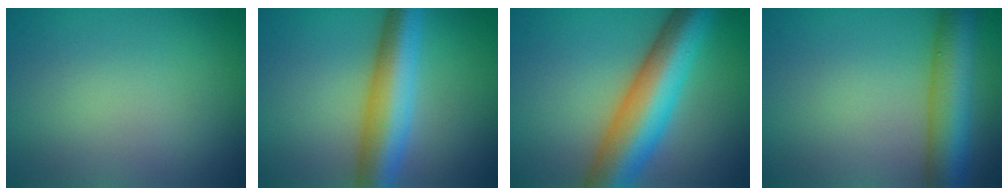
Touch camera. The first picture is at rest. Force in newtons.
{"total": 7.4, "press": 7.4, "slide": 0.1}
{"total": 10.4, "press": 10.4, "slide": 0.2}
{"total": 7.5, "press": 7.5, "slide": 0.1}